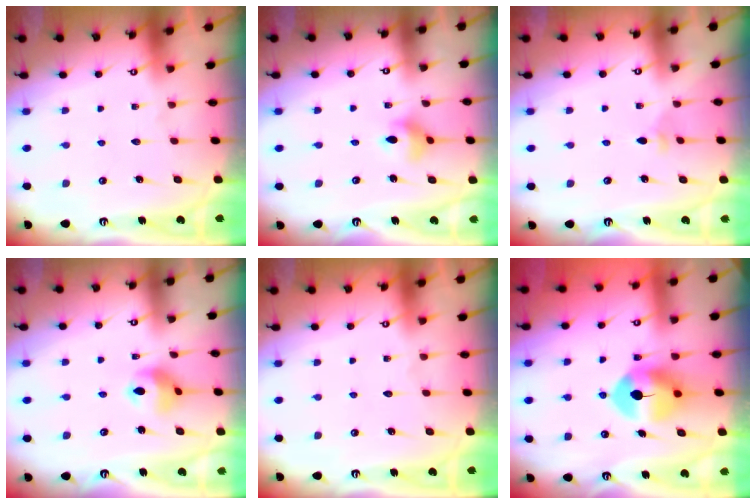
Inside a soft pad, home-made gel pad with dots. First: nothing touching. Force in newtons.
{"total": 6.0, "press": 5.7, "slide": 2.1}
{"total": 2.5, "press": 2.4, "slide": 0.6}
{"total": 7.7, "press": 7.7, "slide": 0.5}
{"total": 0.0}
{"total": 9.2, "press": 9.1, "slide": 1.3}